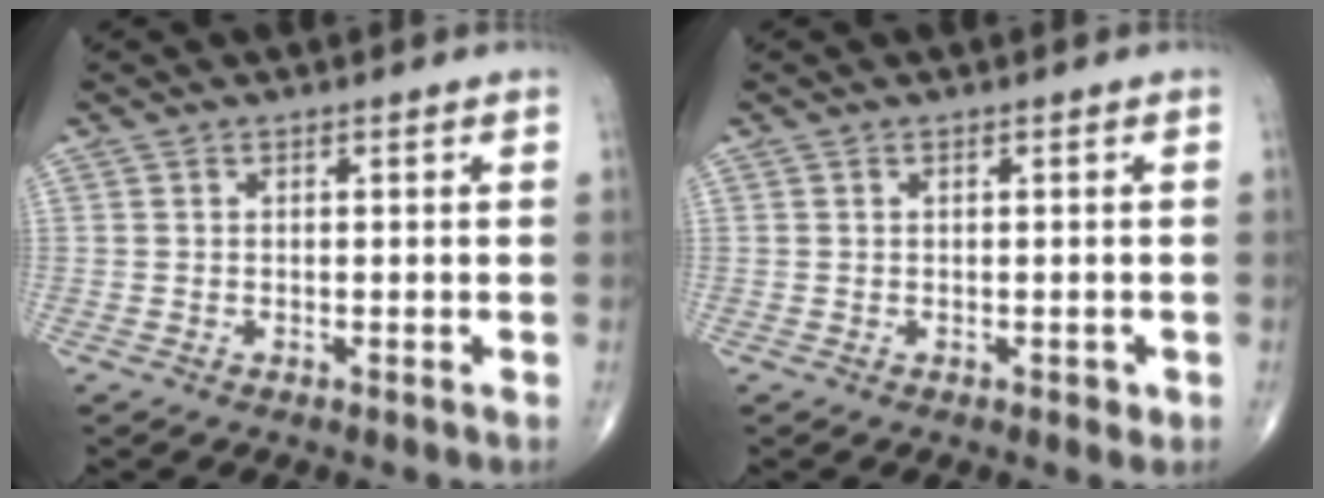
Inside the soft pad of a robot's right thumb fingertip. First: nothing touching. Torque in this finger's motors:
{"motor_torque": [-0.24, 0.20, -0.21, 0.06, -0.03]}